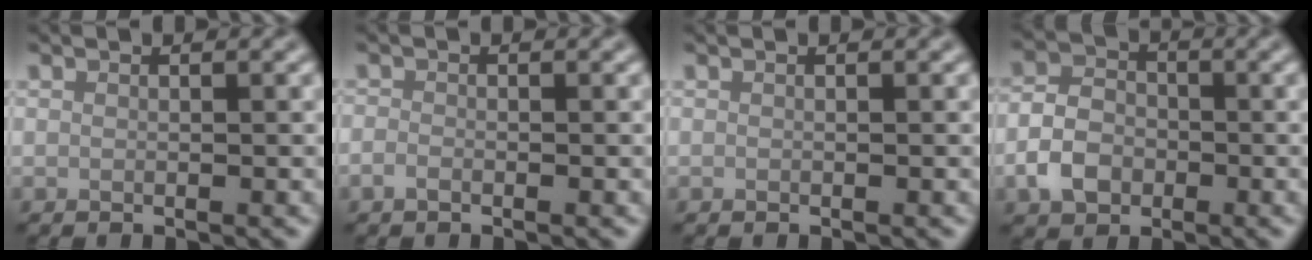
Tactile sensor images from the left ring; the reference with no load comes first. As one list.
[{"total": 1.0, "force": [-0.6, 0.5, 0.6], "torque": [-0.012, 0.001, -0.013]}, {"total": 0.0}, {"total": 4.1, "force": [-1.5, 3.1, 2.3], "torque": [-0.045, 0.002, -0.035]}]